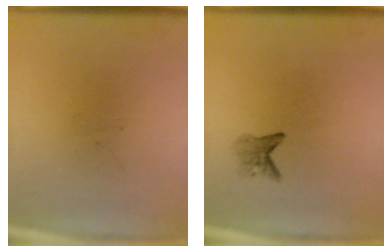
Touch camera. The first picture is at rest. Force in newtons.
{"total": 1.8}